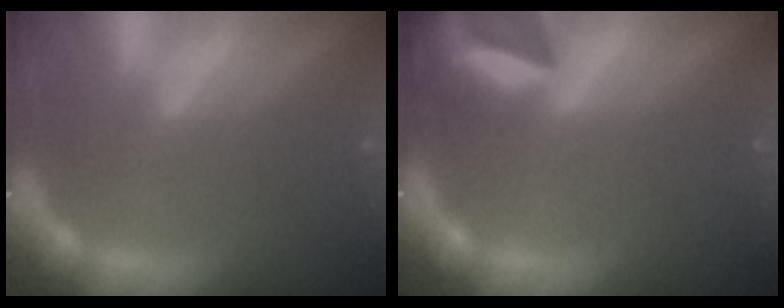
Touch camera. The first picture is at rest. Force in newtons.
{"total": 6.4}